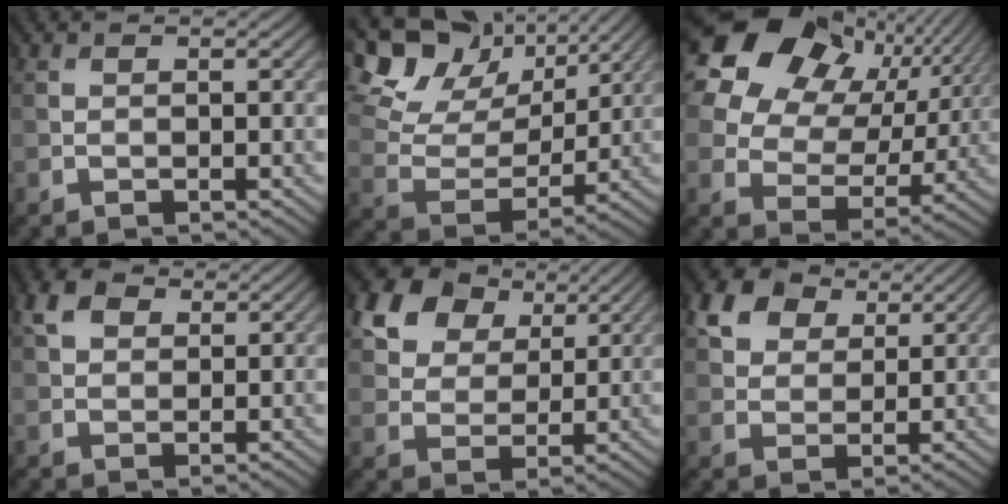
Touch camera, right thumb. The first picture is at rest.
{"total": 15.3, "force": [9.4, 9.2, 7.7], "torque": [-0.197, 0.035, 0.158]}
{"total": 19.5, "force": [9.5, 13.6, 10.2], "torque": [-0.257, 0.076, 0.176]}
{"total": 3.9, "force": [2.6, 2.6, 1.3], "torque": [-0.044, 0.009, 0.047]}
{"total": 14.1, "force": [8.8, 9.4, 5.7], "torque": [-0.168, 0.033, 0.184]}
{"total": 7.0, "force": [4.8, 4.5, 2.3], "torque": [-0.074, 0.013, 0.082]}